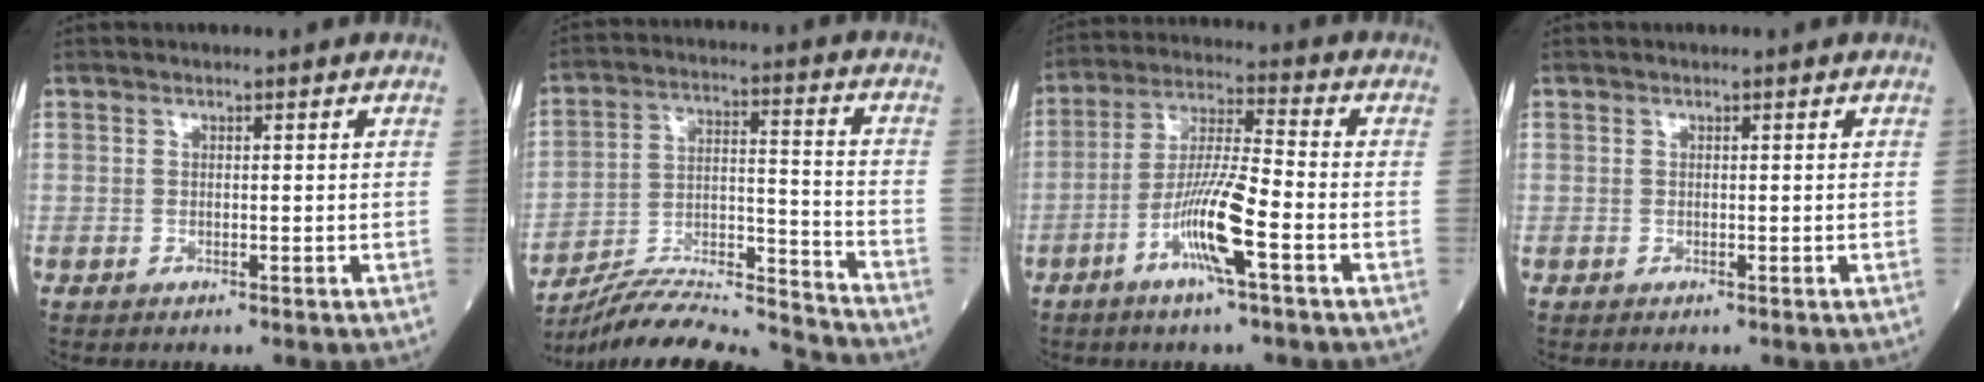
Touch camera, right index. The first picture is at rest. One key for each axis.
{"total": 18.8, "fx": -18.2, "fy": -0.5, "fz": 4.9, "tx": -0.102, "ty": 0.014, "tz": -0.298}
{"total": 10.1, "fx": -4.3, "fy": 0.3, "fz": 9.2, "tx": -0.179, "ty": -0.002, "tz": -0.086}
{"total": 0.0}